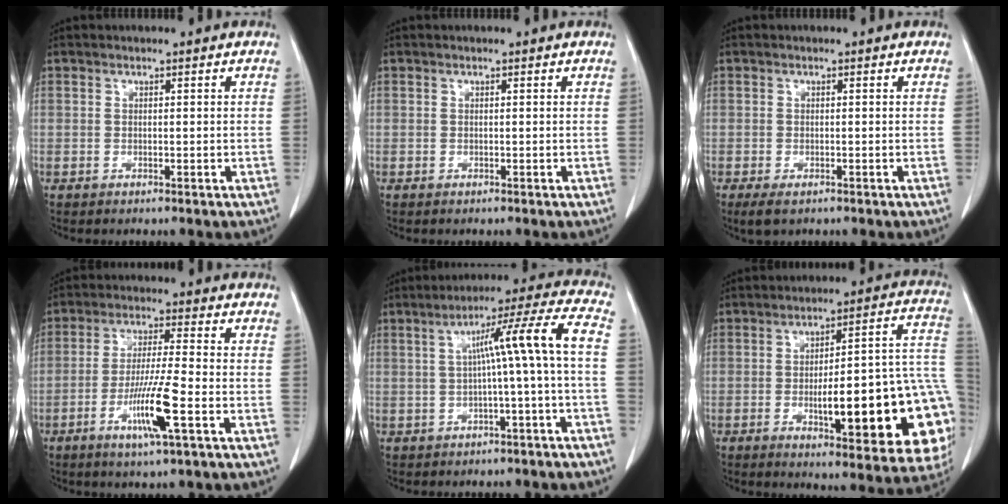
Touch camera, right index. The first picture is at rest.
{"total": 0.5, "force": [0.5, -0.2, 0.2], "torque": [-0.004, -0.002, 0.007]}
{"total": 2.4, "force": [-1.2, 0.8, 1.9], "torque": [-0.037, -0.008, -0.015]}
{"total": 9.1, "force": [-3.6, -0.3, 8.4], "torque": [-0.161, -0.015, -0.068]}
{"total": 9.5, "force": [-0.5, -1.4, 9.4], "torque": [-0.140, 0.027, -0.003]}
{"total": 23.3, "force": [-5.7, 5.0, 22.0], "torque": [-0.207, 0.025, -0.063]}